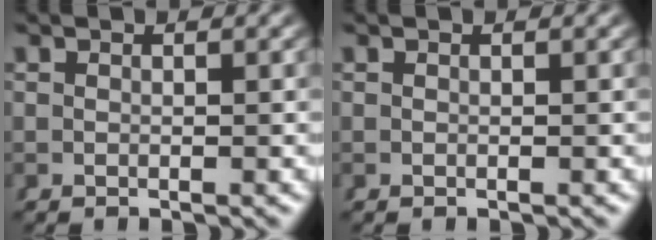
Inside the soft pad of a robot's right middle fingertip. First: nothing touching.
{"total": 0.0}